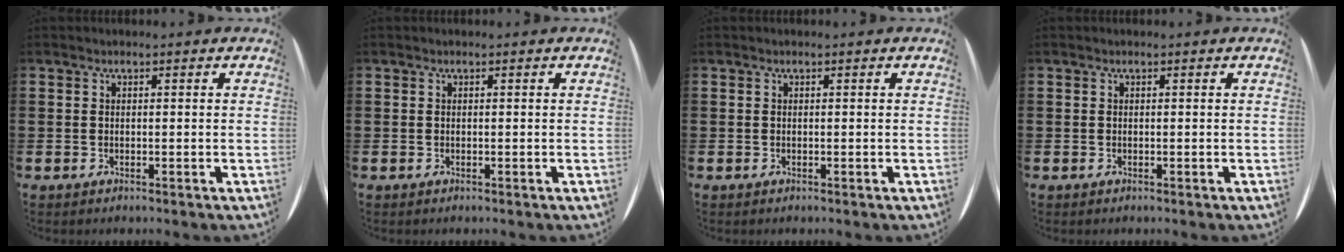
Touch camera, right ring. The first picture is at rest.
{"total": 0.0}
{"total": 0.0}
{"total": 0.0}